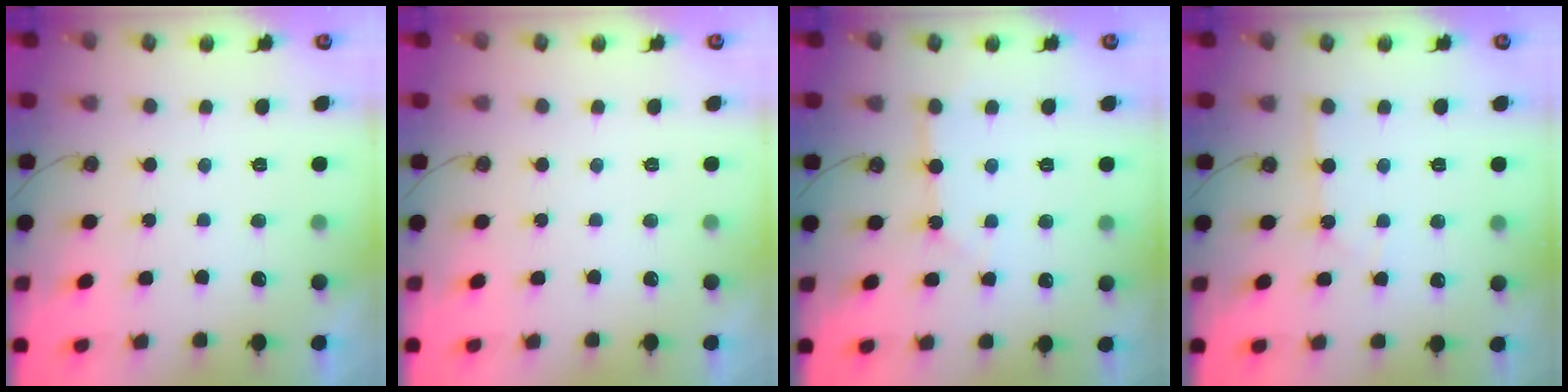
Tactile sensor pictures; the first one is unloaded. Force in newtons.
{"total": 0.0}
{"total": 2.7, "press": 2.7, "slide": 0.4}
{"total": 2.6, "press": 2.6, "slide": 0.4}